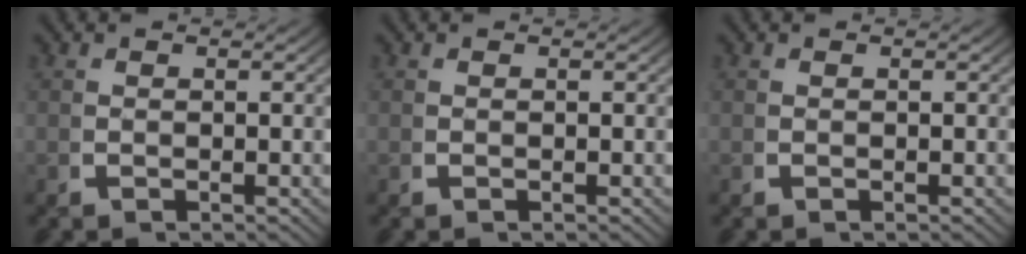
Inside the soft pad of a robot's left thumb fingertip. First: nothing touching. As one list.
[{"total": 0.0}, {"total": 0.0}]